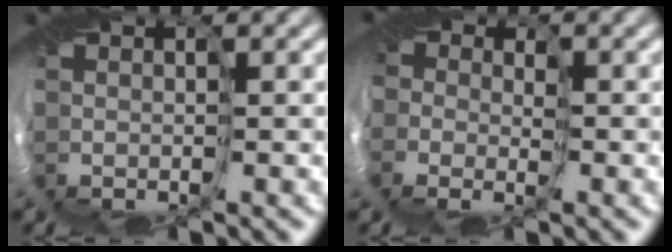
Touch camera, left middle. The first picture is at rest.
{"total": 2.8, "force": [-0.6, 2.7, 0.4], "torque": [0.010, -0.006, -0.034]}